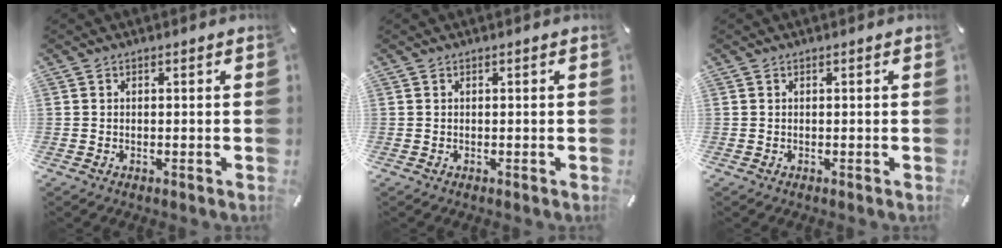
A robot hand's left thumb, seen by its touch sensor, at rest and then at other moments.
{"total": 0.0}
{"total": 0.0}